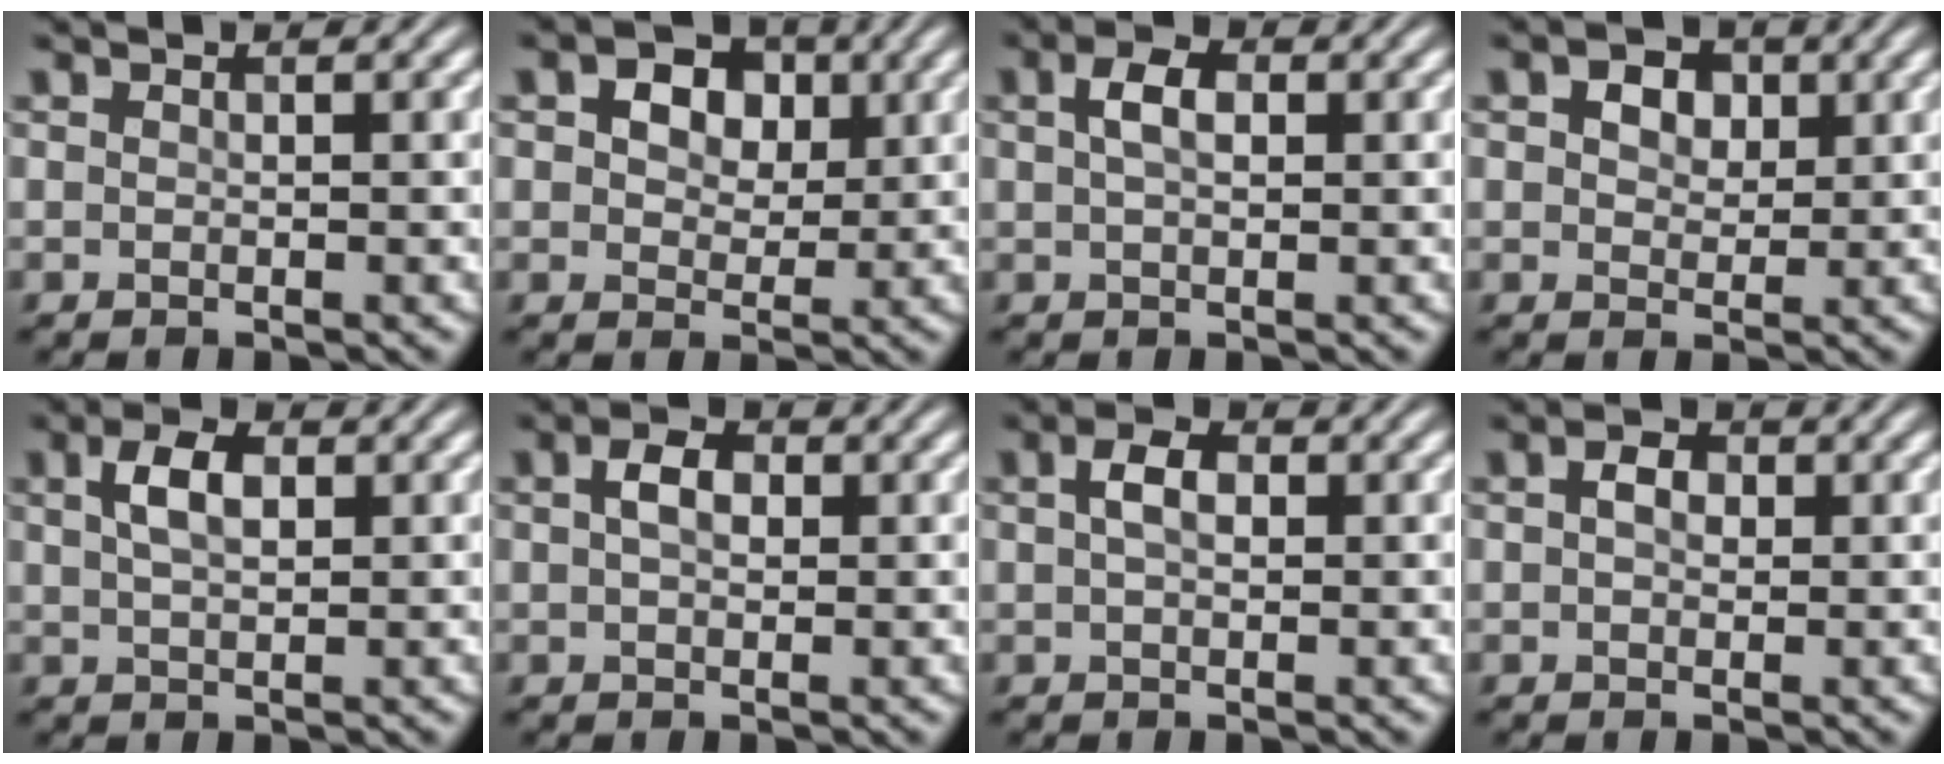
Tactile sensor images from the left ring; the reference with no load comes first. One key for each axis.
{"total": 4.7, "fx": 1.6, "fy": 3.3, "fz": 3.0, "tx": -0.046, "ty": 0.006, "tz": 0.010}
{"total": 2.6, "fx": 0.7, "fy": 1.5, "fz": 2.0, "tx": -0.040, "ty": 0.005, "tz": 0.009}
{"total": 3.1, "fx": 1.3, "fy": 2.2, "fz": 1.8, "tx": -0.031, "ty": 0.001, "tz": 0.013}
{"total": 3.3, "fx": 1.1, "fy": 1.7, "fz": 2.5, "tx": -0.052, "ty": 0.006, "tz": 0.021}
{"total": 2.7, "fx": 0.7, "fy": 1.8, "fz": 2.0, "tx": -0.039, "ty": 0.006, "tz": 0.008}
{"total": 2.6, "fx": 0.6, "fy": 1.6, "fz": 2.0, "tx": -0.037, "ty": 0.006, "tz": 0.007}
{"total": 2.0, "fx": 0.4, "fy": 1.4, "fz": 1.4, "tx": -0.026, "ty": 0.004, "tz": 0.002}